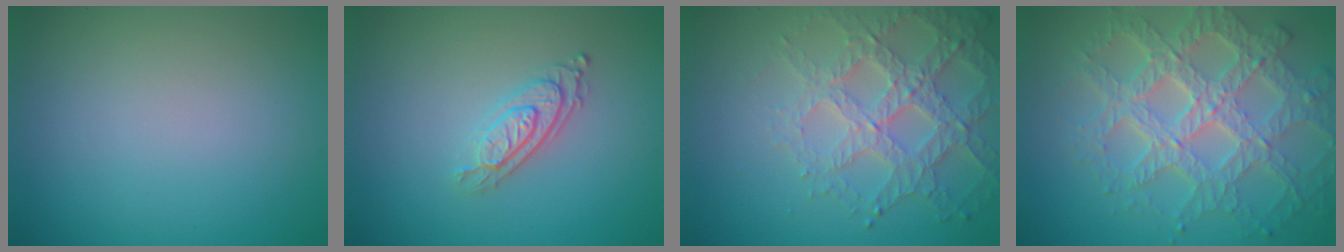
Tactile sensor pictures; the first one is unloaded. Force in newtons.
{"total": 2.8, "press": 2.2, "slide": 1.7}
{"total": 4.8, "press": 4.2, "slide": 2.2}
{"total": 7.8, "press": 6.1, "slide": 4.9}